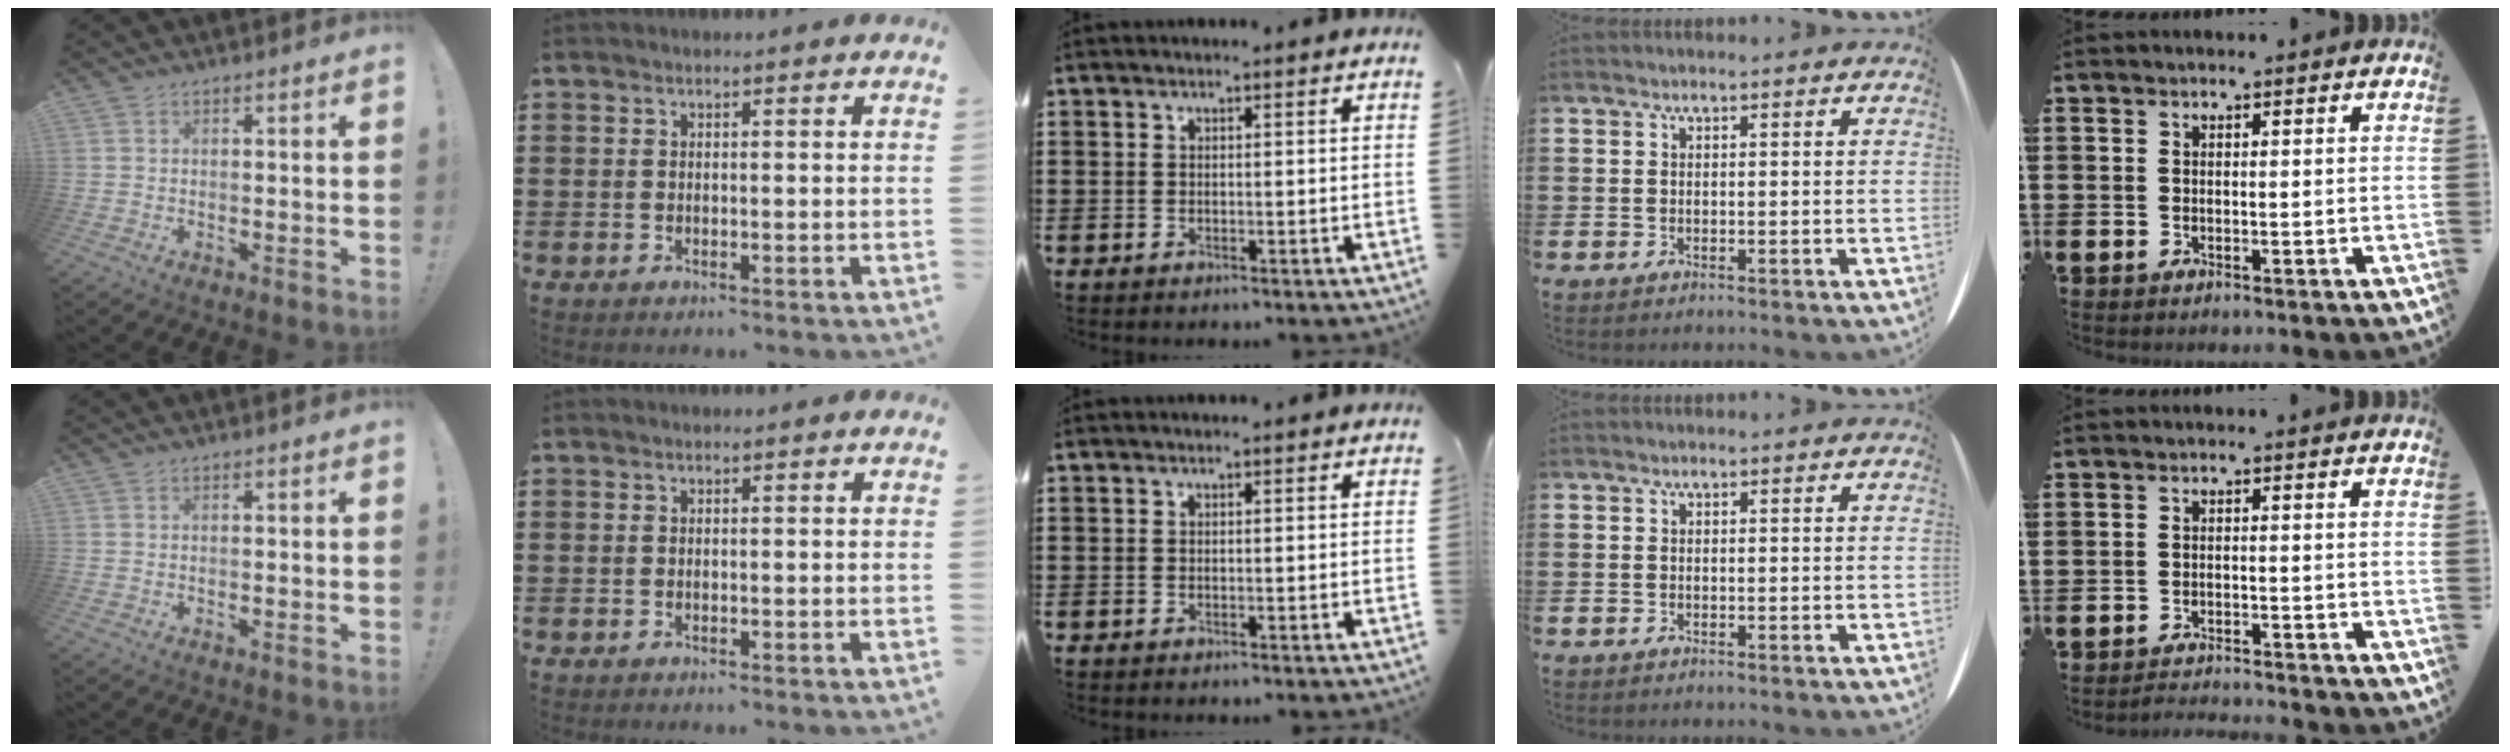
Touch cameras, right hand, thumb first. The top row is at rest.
{"little": {"total": 1.8, "force": [-1.8, -0.1, -0.1], "torque": [-0.003, 0.005, -0.039]}}